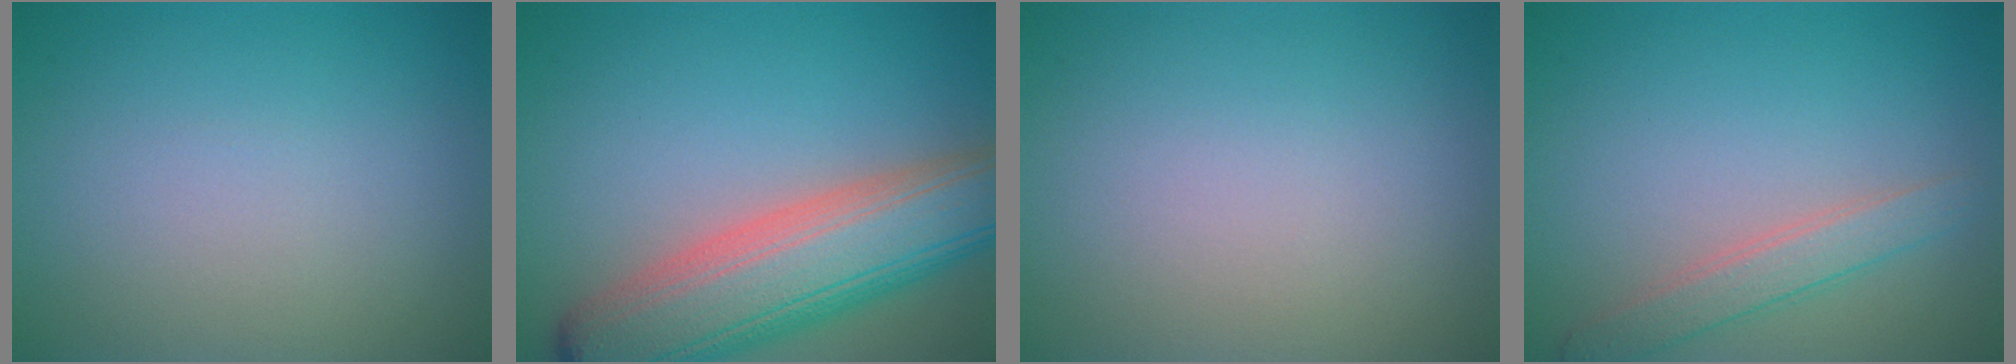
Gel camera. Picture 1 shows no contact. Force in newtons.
{"total": 10.1, "press": 10.0, "slide": 0.7}
{"total": 0.0}
{"total": 2.4, "press": 2.4, "slide": 0.1}